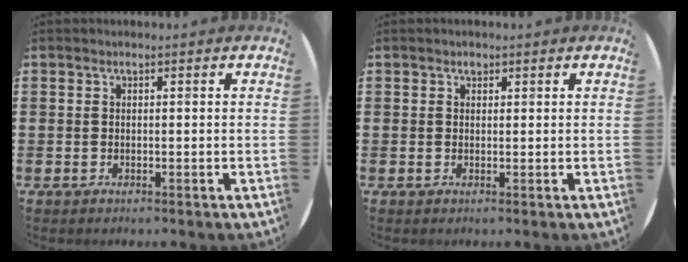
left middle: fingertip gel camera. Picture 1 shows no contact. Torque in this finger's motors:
{"motor_torque": [0.04, 0.03, 0.01, -0.01]}